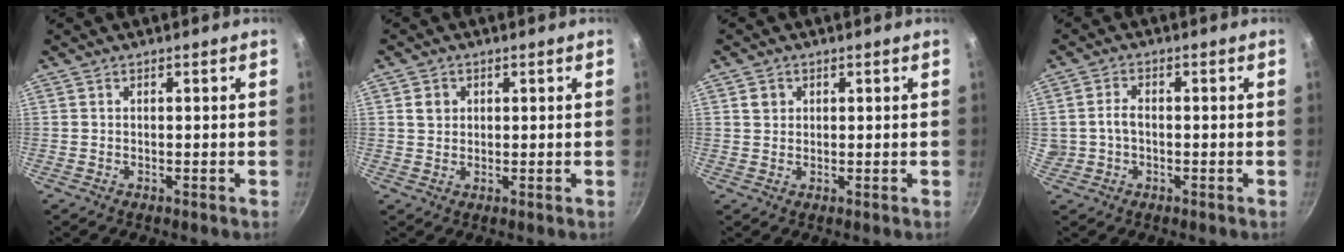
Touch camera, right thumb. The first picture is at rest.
{"total": 2.8, "force": [0.8, 2.4, 1.1], "torque": [-0.007, 0.004, 0.012]}
{"total": 2.3, "force": [0.7, 2.0, 0.8], "torque": [-0.003, 0.004, 0.011]}
{"total": 3.5, "force": [-0.3, 2.6, 2.3], "torque": [-0.030, 0.016, -0.004]}